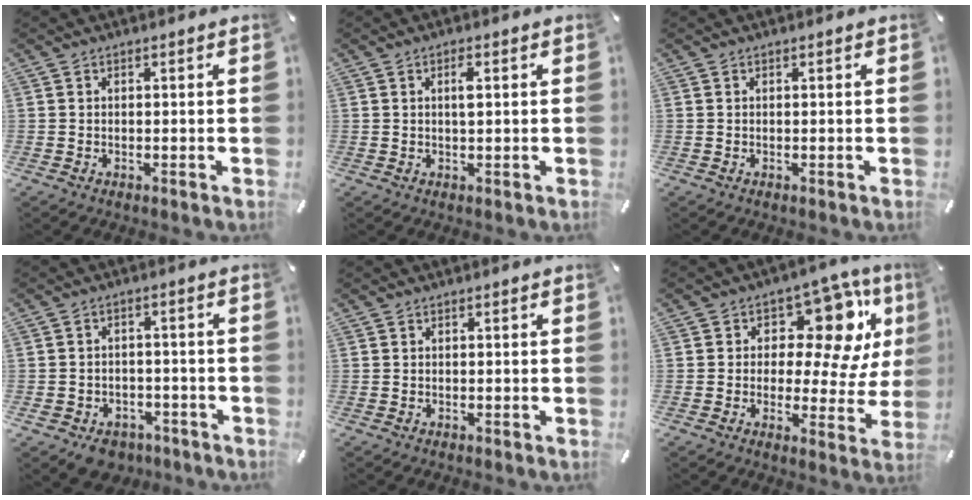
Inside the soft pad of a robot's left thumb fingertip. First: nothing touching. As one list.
[{"total": 2.5, "force": [0.6, 0.7, 2.4], "torque": [-0.049, 0.004, 0.008]}, {"total": 0.0}, {"total": 5.8, "force": [-3.9, 4.0, 1.5], "torque": [-0.030, 0.024, -0.072]}, {"total": 0.0}, {"total": 14.5, "force": [6.5, 7.9, 10.3], "torque": [-0.145, -0.047, 0.112]}]